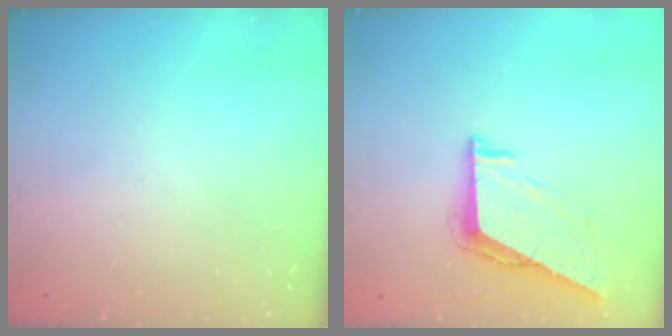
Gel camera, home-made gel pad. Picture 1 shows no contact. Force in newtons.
{"total": 7.1, "press": 7.1, "slide": 0.2}